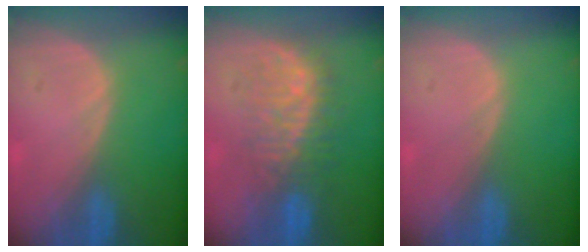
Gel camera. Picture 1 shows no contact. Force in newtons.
{"total": 8.4, "press": 8.4, "slide": 0.3}
{"total": 0.0}